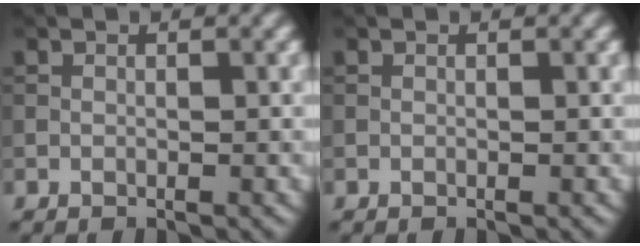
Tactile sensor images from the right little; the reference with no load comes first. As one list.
[{"total": 0.0}]